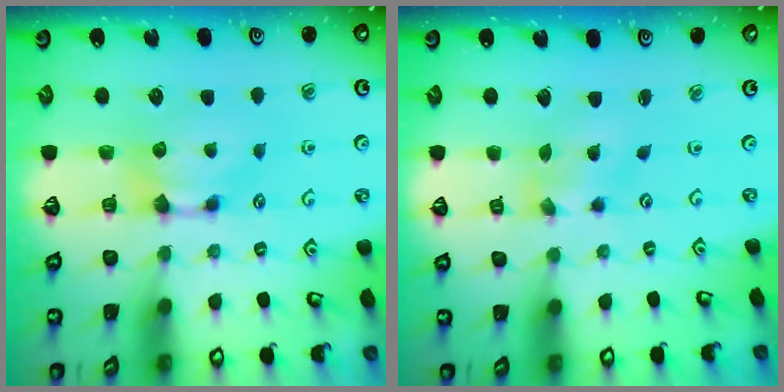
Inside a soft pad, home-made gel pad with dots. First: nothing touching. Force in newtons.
{"total": 1.8, "press": 1.6, "slide": 0.9}